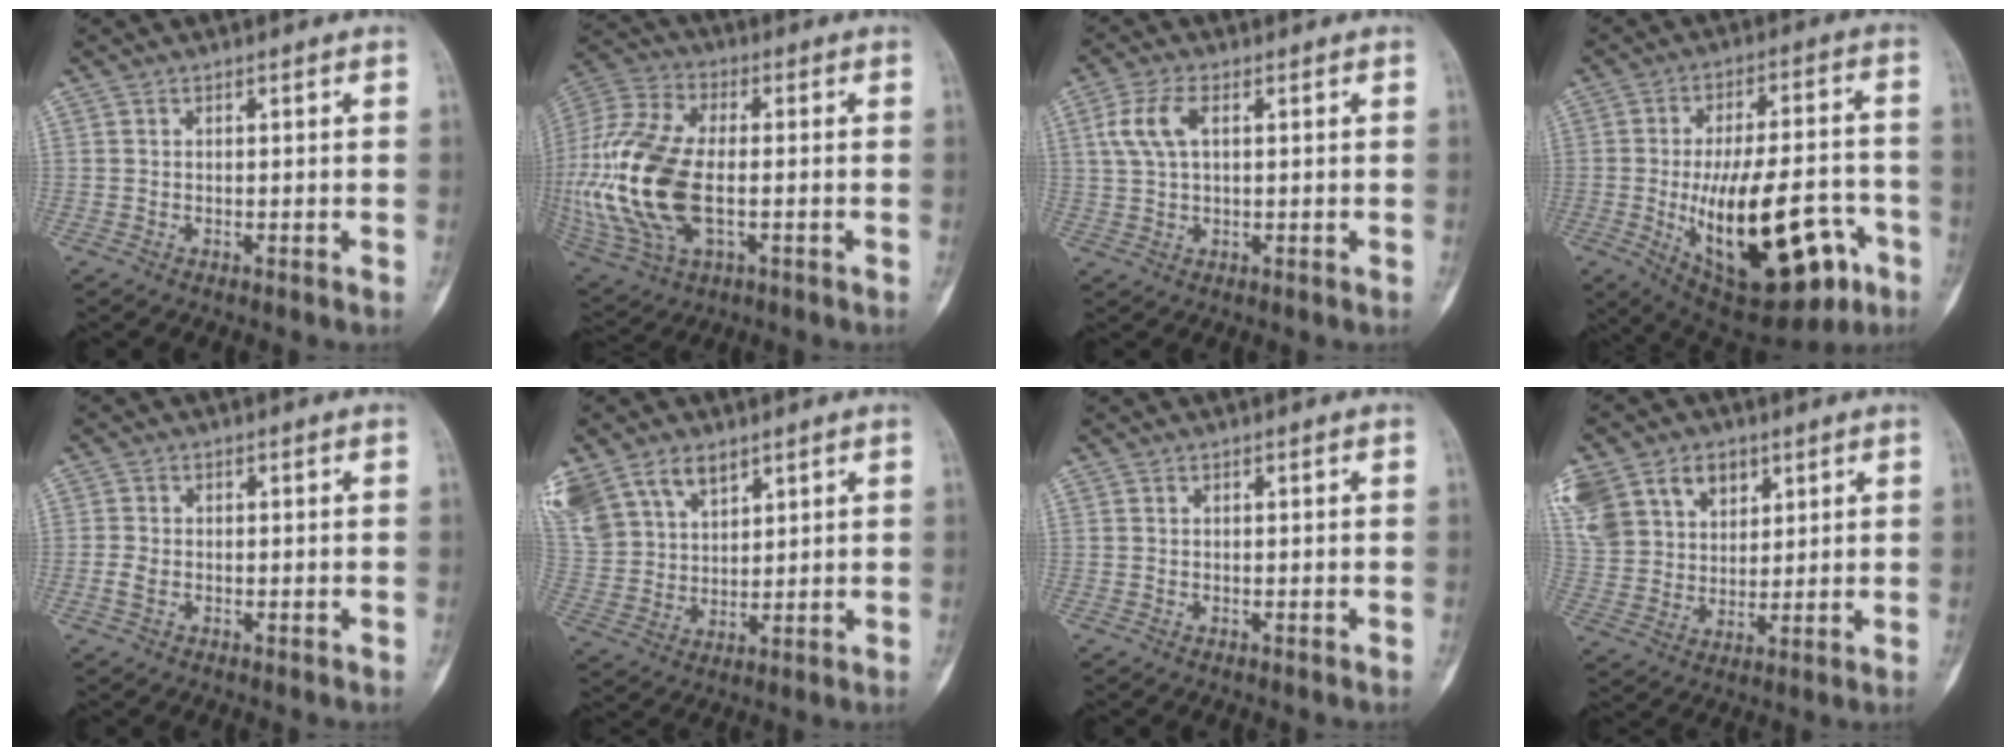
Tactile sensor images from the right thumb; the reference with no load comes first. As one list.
[{"total": 23.9, "force": [-2.9, 13.0, 19.9], "torque": [-0.464, -0.002, -0.041]}, {"total": 4.8, "force": [1.0, 2.5, 4.0], "torque": [-0.097, 0.013, 0.017]}, {"total": 26.6, "force": [-8.5, 11.6, 22.3], "torque": [-0.323, 0.019, -0.102]}, {"total": 2.1, "force": [-0.6, 1.5, 1.4], "torque": [-0.033, 0.005, -0.013]}, {"total": 17.7, "force": [10.1, 11.8, 8.5], "torque": [-0.203, 0.015, 0.211]}, {"total": 0.0}, {"total": 21.4, "force": [9.8, 16.1, 10.1], "torque": [-0.239, 0.036, 0.202]}]